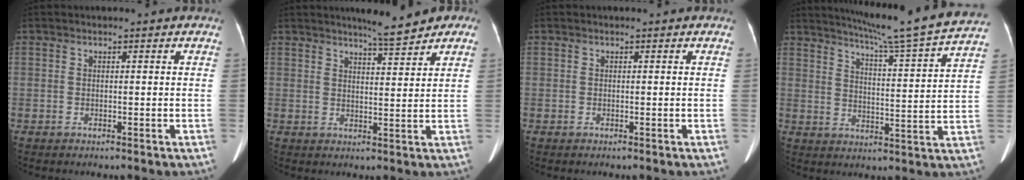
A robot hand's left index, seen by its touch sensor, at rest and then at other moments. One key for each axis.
{"total": 4.9, "fx": 4.2, "fy": 0.4, "fz": 2.3, "tx": -0.033, "ty": 0.000, "tz": 0.060}
{"total": 0.0}
{"total": 19.1, "fx": 17.0, "fy": -1.7, "fz": 8.7, "tx": -0.143, "ty": -0.041, "tz": 0.218}